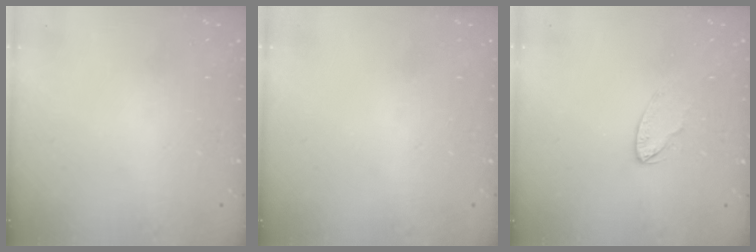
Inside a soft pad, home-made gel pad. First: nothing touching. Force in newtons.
{"total": 0.0}
{"total": 6.1, "press": 6.1, "slide": 0.5}